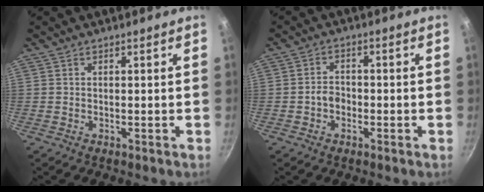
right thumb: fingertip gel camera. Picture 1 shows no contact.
{"total": 3.1, "force": [-1.1, 2.4, 1.7], "torque": [-0.015, 0.015, -0.021]}